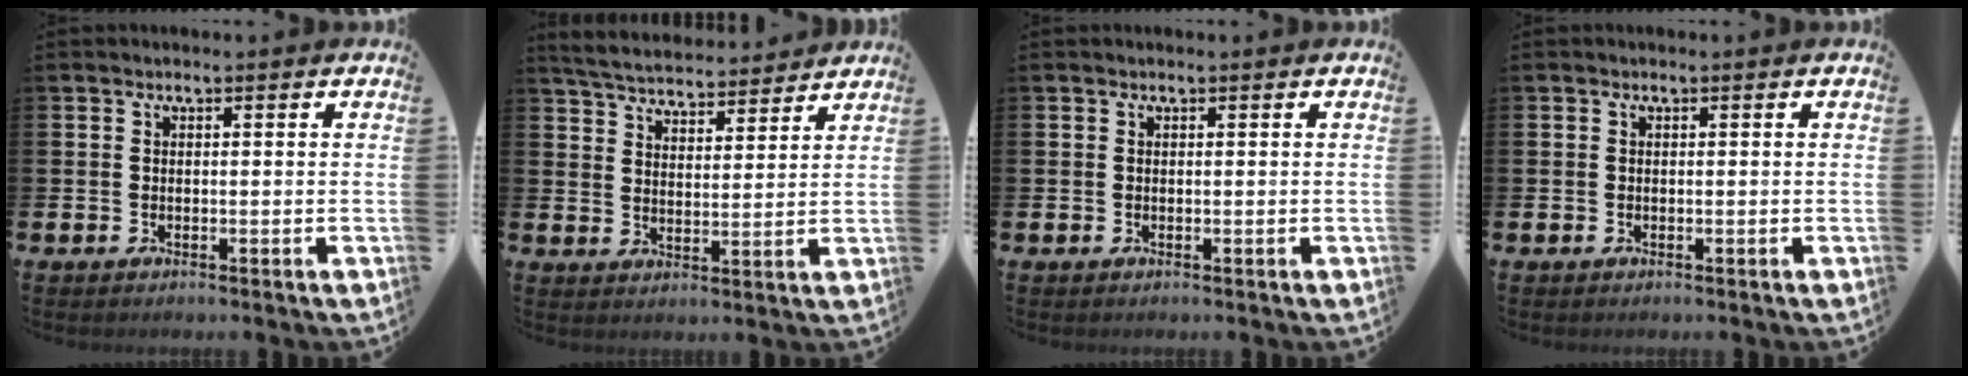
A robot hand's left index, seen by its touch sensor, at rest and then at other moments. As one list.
[{"total": 5.4, "force": [5.3, 0.8, 0.6], "torque": [-0.034, -0.034, 0.093]}, {"total": 0.0}, {"total": 0.0}]